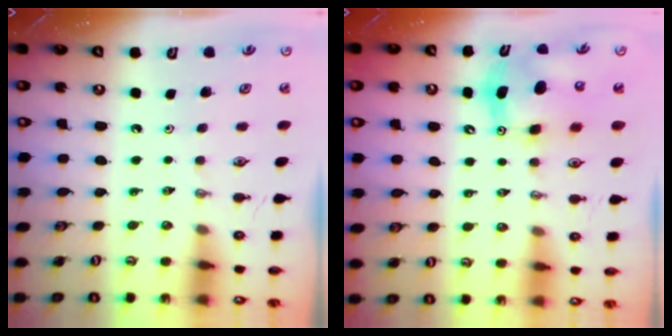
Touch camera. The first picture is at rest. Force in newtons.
{"total": 11.1, "press": 10.9, "slide": 2.2}